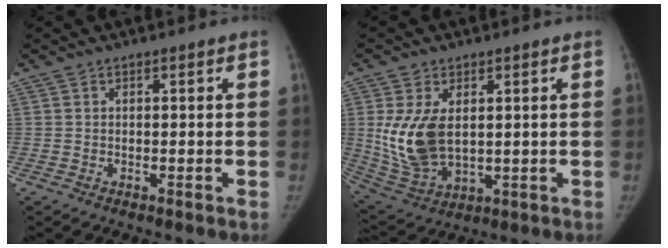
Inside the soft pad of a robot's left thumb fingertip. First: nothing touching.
{"total": 12.5, "force": [1.6, 7.5, 9.9], "torque": [-0.189, -0.015, 0.047]}